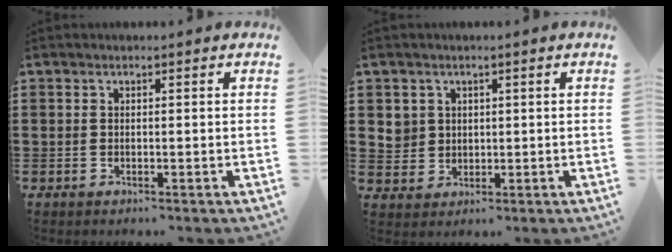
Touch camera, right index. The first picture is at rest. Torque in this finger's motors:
{"motor_torque": [-0.02, 0.11, 0.00, 0.00]}